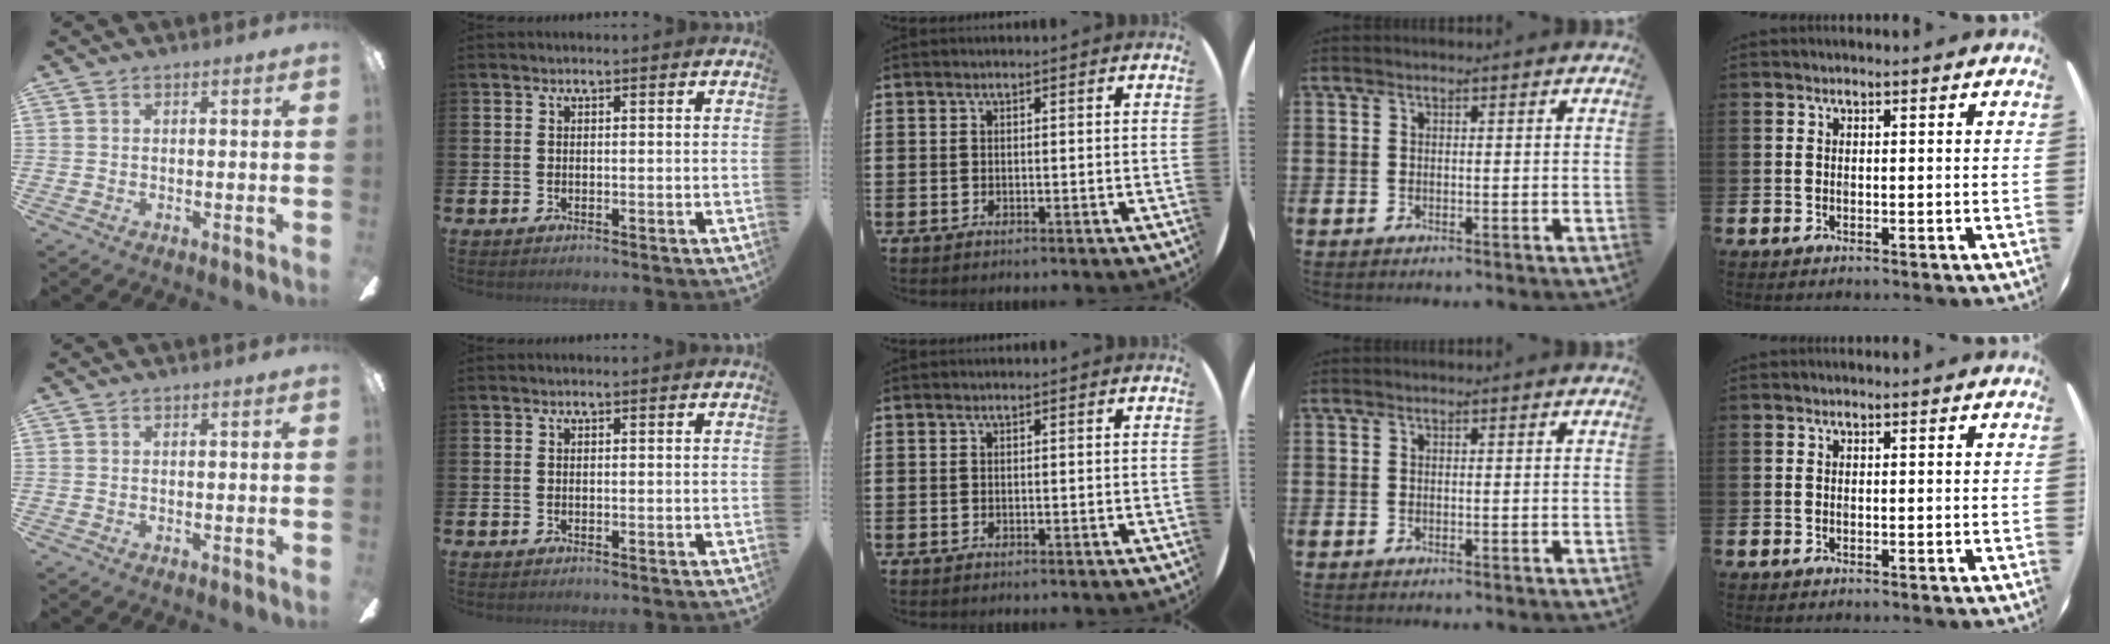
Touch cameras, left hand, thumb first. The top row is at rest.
{}